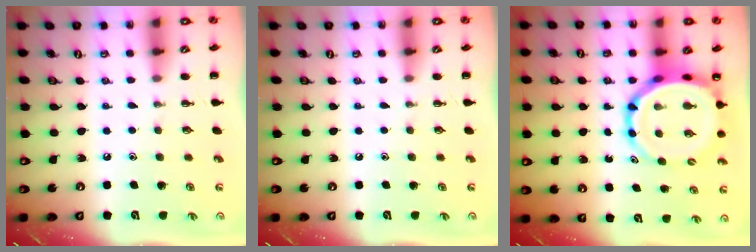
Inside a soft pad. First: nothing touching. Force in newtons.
{"total": 0.0}
{"total": 11.3, "press": 10.8, "slide": 3.1}